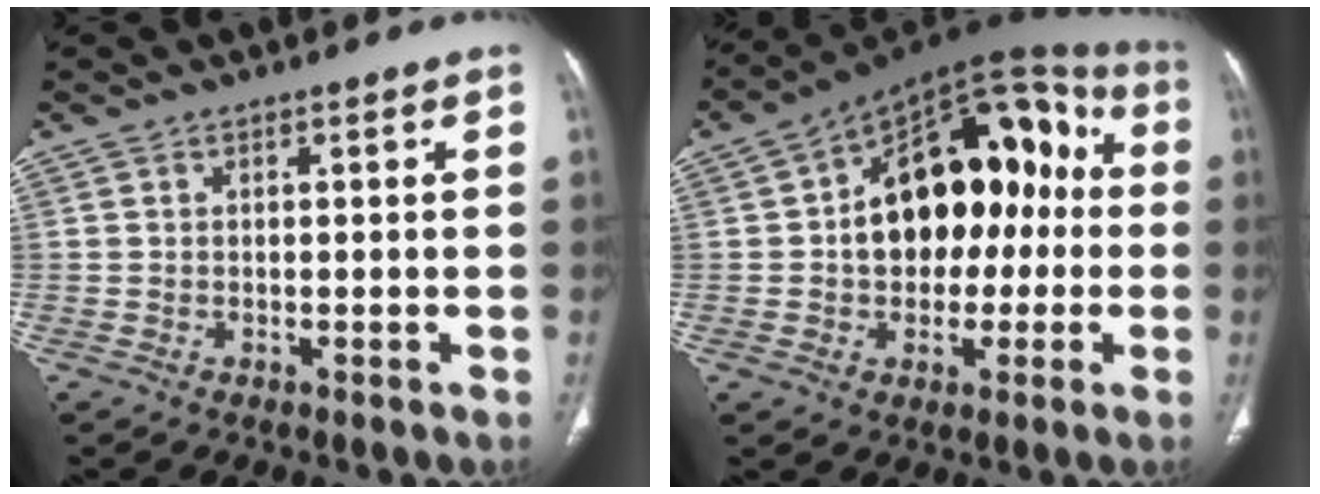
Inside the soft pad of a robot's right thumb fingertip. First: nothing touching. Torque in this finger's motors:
{"motor_torque": [0.62, 2.88, 2.08, -0.12, 0.17]}